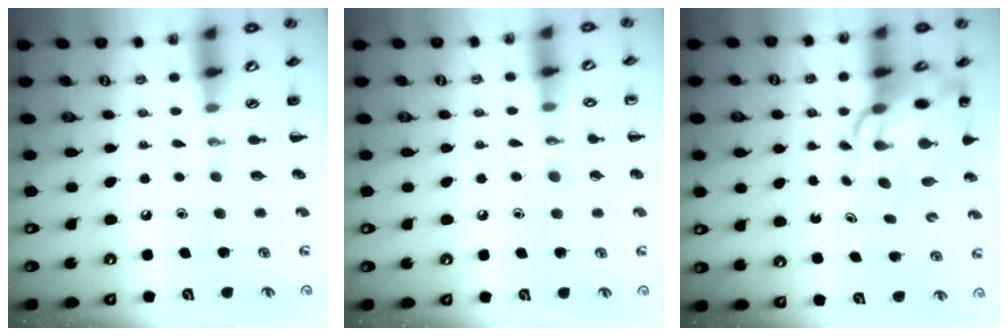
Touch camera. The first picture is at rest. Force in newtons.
{"total": 7.0, "press": 6.8, "slide": 1.6}
{"total": 13.0, "press": 12.5, "slide": 3.7}